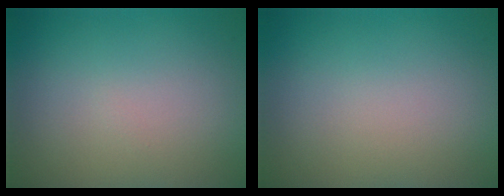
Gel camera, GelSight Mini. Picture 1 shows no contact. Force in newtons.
{"total": 0.0}